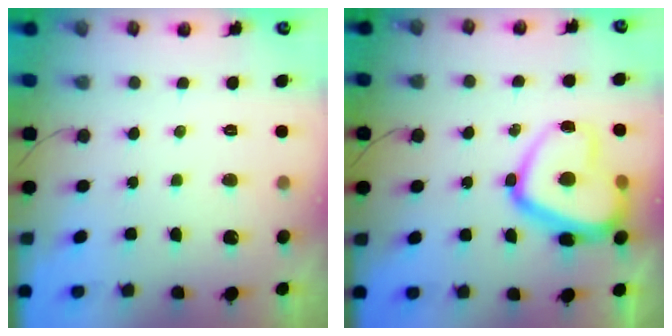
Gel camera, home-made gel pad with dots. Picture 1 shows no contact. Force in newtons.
{"total": 15.9, "press": 15.8, "slide": 1.6}